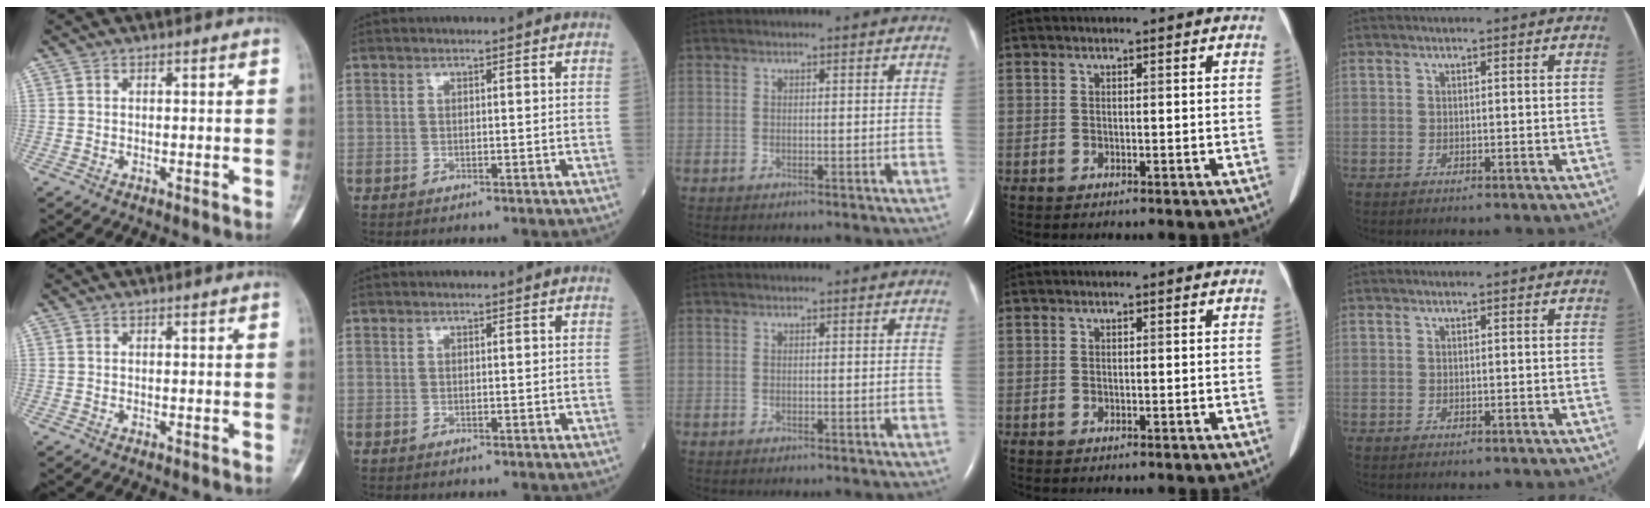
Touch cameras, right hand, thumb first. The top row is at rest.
{}